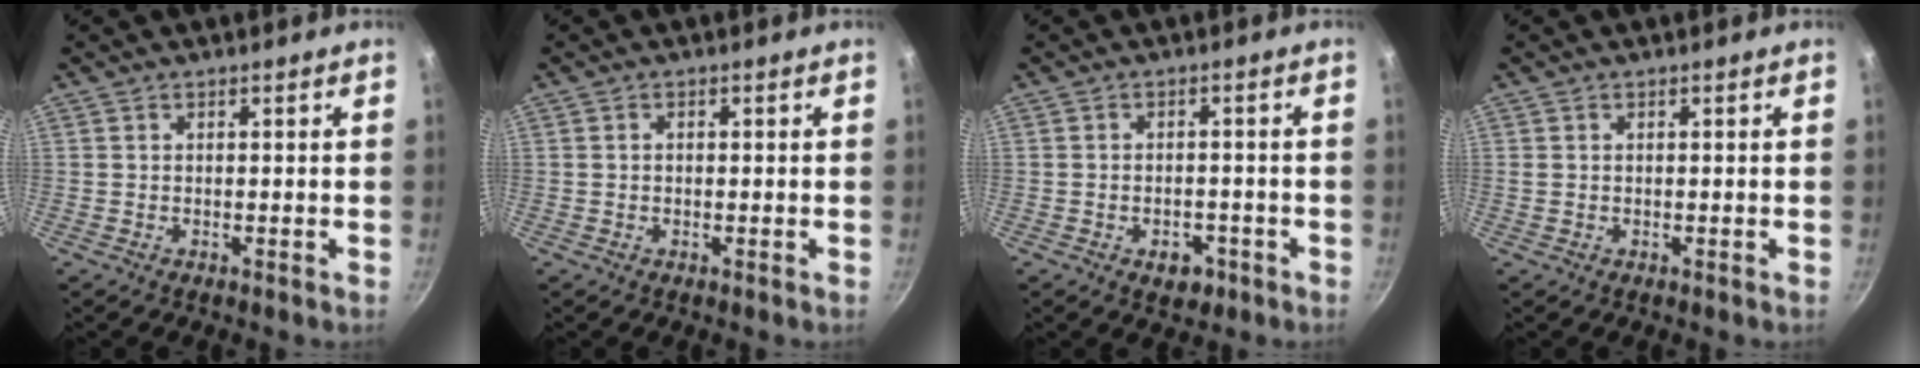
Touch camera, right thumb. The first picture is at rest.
{"total": 0.7, "force": [0.0, 0.6, 0.4], "torque": [-0.007, 0.005, 0.000]}
{"total": 4.4, "force": [-2.2, 2.9, 2.5], "torque": [-0.021, 0.017, -0.021]}
{"total": 0.7, "force": [0.1, 0.6, 0.3], "torque": [-0.006, 0.002, 0.002]}